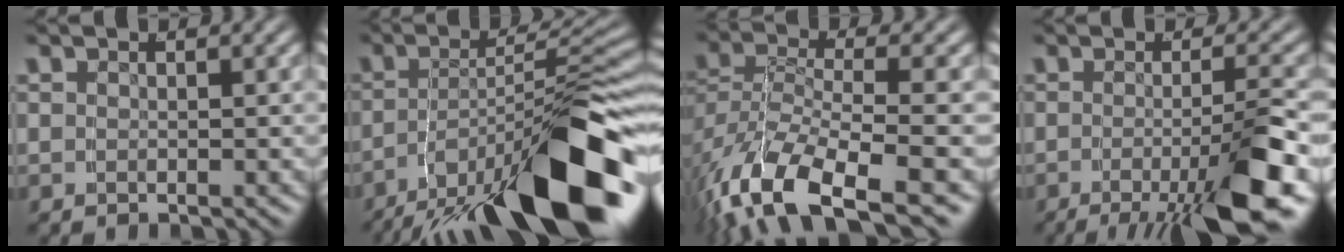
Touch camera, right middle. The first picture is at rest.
{"total": 13.9, "force": [-7.5, 3.9, 11.0], "torque": [-0.146, 0.003, -0.109]}
{"total": 9.6, "force": [-5.5, 4.4, 6.5], "torque": [-0.149, -0.041, -0.063]}
{"total": 9.4, "force": [-4.7, 2.2, 7.8], "torque": [-0.112, -0.016, -0.069]}